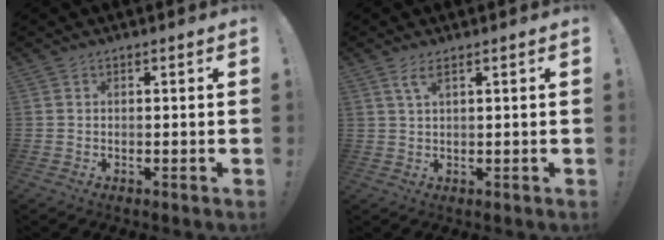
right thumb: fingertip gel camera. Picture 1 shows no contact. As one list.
[{"total": 3.1, "force": [1.5, 0.5, 2.6], "torque": [-0.052, 0.000, 0.027]}]